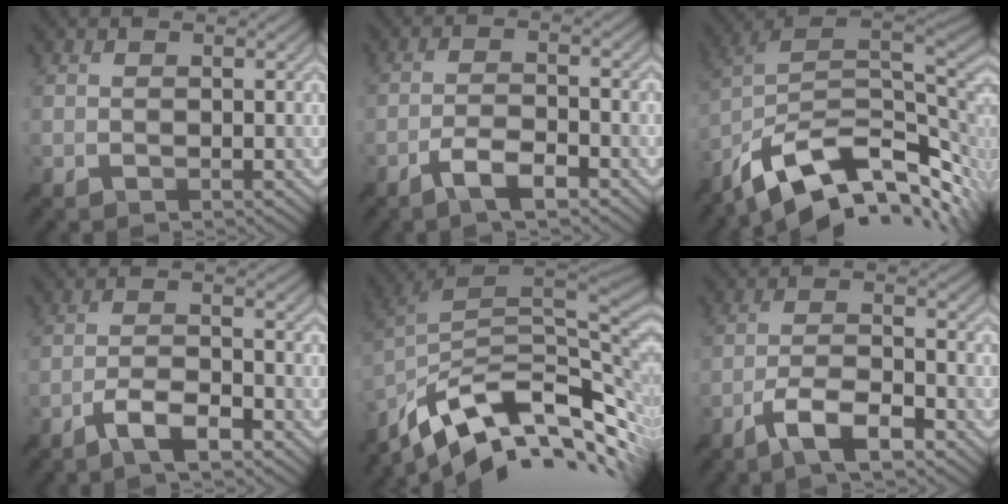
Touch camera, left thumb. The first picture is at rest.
{"total": 4.8, "force": [-3.2, 1.1, 3.3], "torque": [-0.064, 0.004, -0.062]}
{"total": 14.2, "force": [-6.3, 6.8, 10.8], "torque": [-0.220, -0.009, -0.106]}
{"total": 5.3, "force": [-3.7, 1.3, 3.6], "torque": [-0.069, 0.005, -0.070]}
{"total": 13.0, "force": [-6.0, 5.6, 10.1], "torque": [-0.225, -0.006, -0.101]}
{"total": 7.2, "force": [-4.7, 1.9, 5.1], "torque": [-0.095, 0.005, -0.090]}